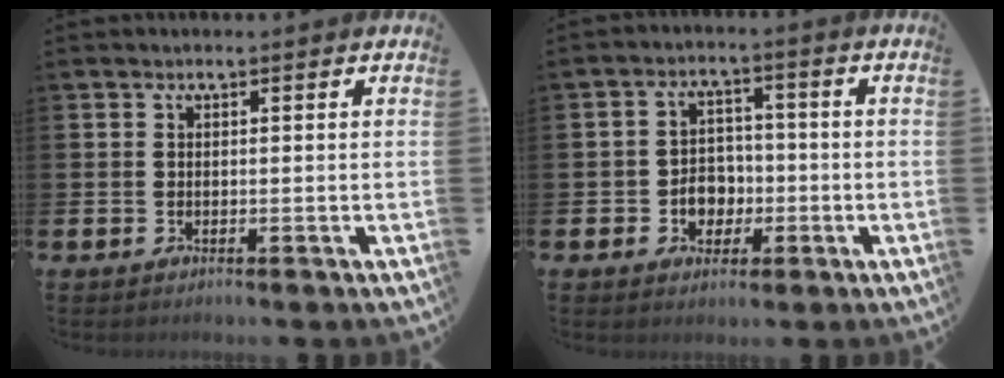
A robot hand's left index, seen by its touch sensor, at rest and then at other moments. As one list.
[{"total": 4.2, "force": [-1.1, 3.7, 1.7], "torque": [-0.034, 0.004, -0.028]}]